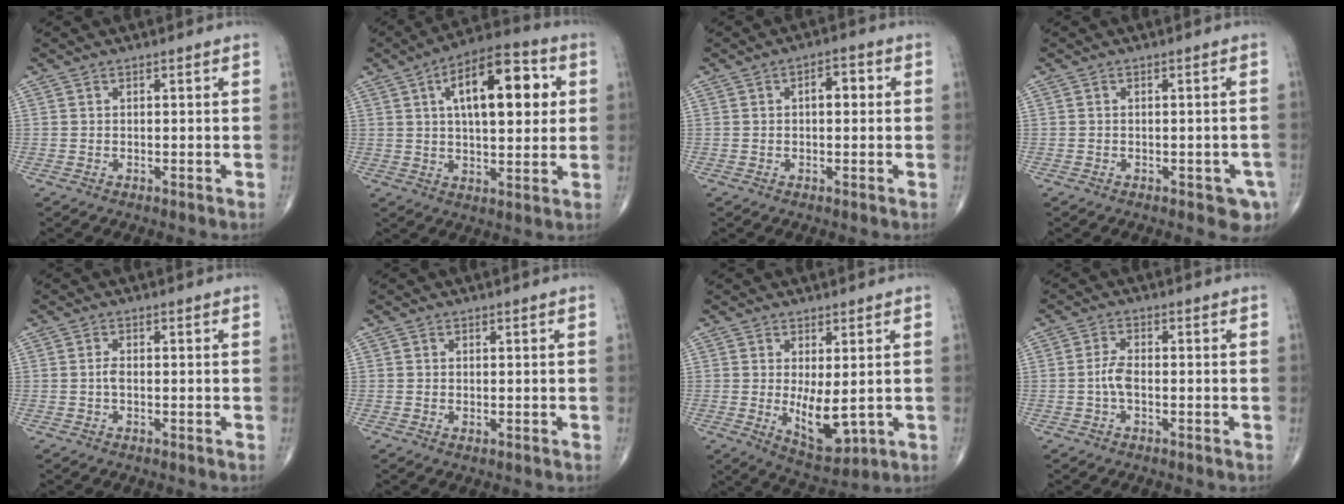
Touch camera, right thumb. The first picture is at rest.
{"total": 17.0, "force": [4.4, 7.6, 14.6], "torque": [-0.198, 0.010, 0.062]}
{"total": 3.9, "force": [0.5, 2.1, 3.2], "torque": [-0.035, 0.009, 0.001]}
{"total": 4.1, "force": [-1.8, 1.9, 3.1], "torque": [-0.023, 0.003, -0.018]}
{"total": 1.2, "force": [-0.2, 0.5, 1.0], "torque": [-0.022, 0.001, -0.006]}
{"total": 0.6, "force": [-0.1, 0.3, 0.5], "torque": [-0.010, -0.003, -0.002]}
{"total": 8.0, "force": [-0.3, 3.4, 7.2], "torque": [-0.101, -0.023, 0.012]}
{"total": 3.1, "force": [-0.7, 1.3, 2.7], "torque": [-0.059, 0.007, -0.017]}